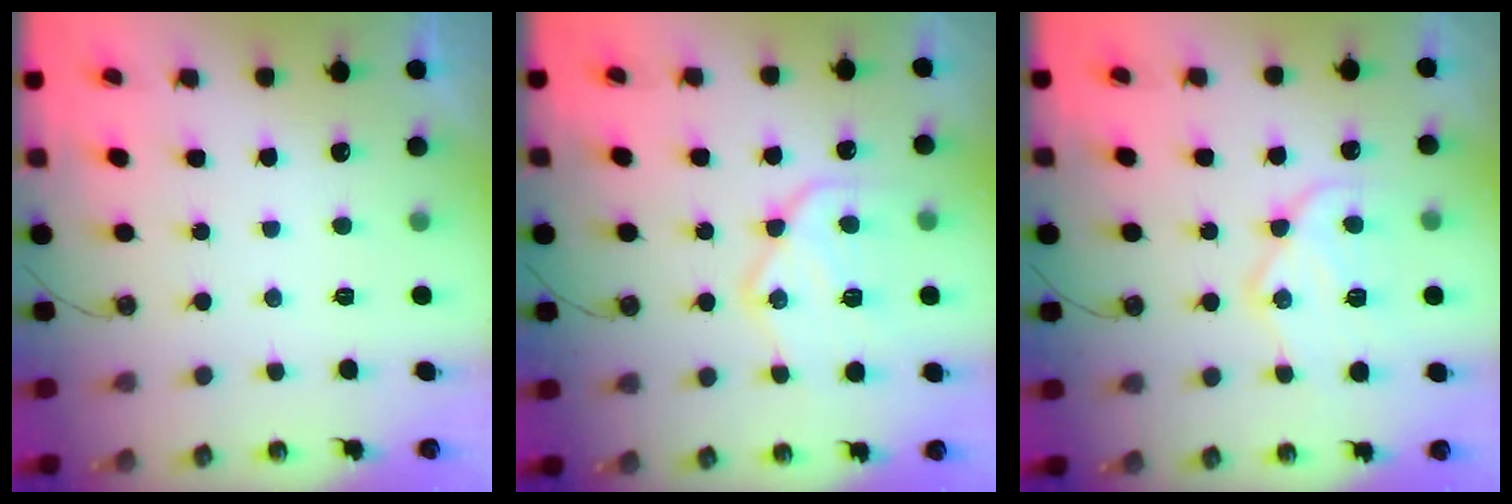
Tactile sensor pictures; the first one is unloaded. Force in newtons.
{"total": 17.2, "press": 17.2, "slide": 1.4}
{"total": 15.6, "press": 15.5, "slide": 1.1}